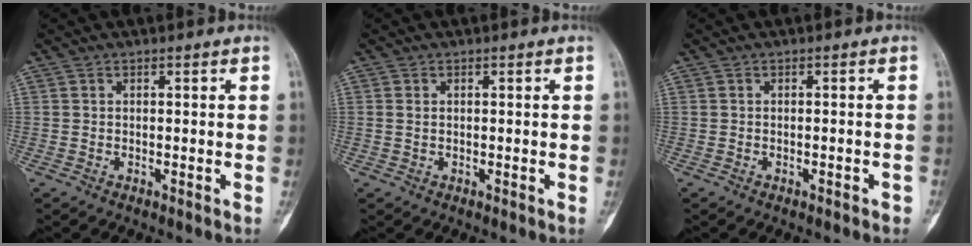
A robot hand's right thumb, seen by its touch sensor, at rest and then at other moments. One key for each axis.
{"total": 1.1, "fx": 0.2, "fy": 0.8, "fz": 0.8, "tx": -0.017, "ty": 0.003, "tz": 0.008}
{"total": 1.6, "fx": -1.1, "fy": 0.5, "fz": 1.1, "tx": -0.019, "ty": 0.006, "tz": -0.008}